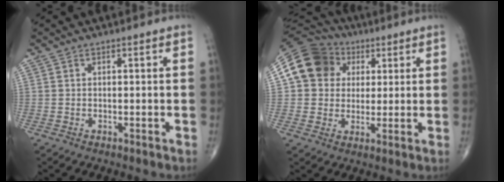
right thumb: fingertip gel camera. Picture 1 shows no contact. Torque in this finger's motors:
{"motor_torque": [0.05, 2.11, 0.76, 0.23, 0.10]}